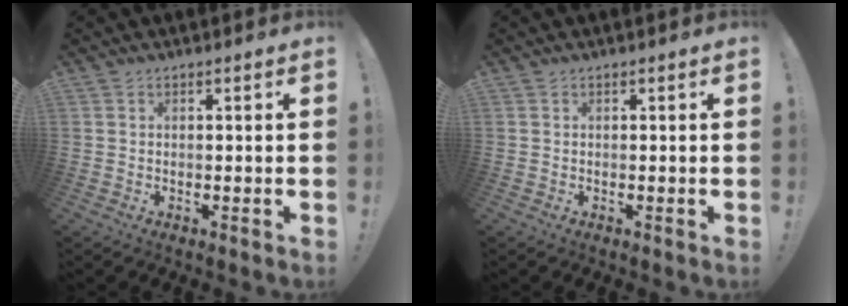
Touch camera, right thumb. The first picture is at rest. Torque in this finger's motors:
{"motor_torque": [0.00, 0.00, 0.00, 0.00, 0.00]}